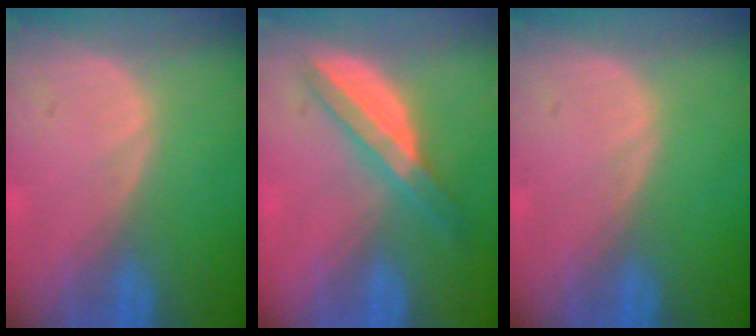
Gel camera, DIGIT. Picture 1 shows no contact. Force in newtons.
{"total": 6.3, "press": 5.4, "slide": 3.1}
{"total": 0.0}